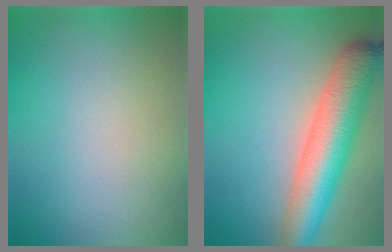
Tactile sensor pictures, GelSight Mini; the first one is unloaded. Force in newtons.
{"total": 8.5, "press": 8.5, "slide": 0.5}